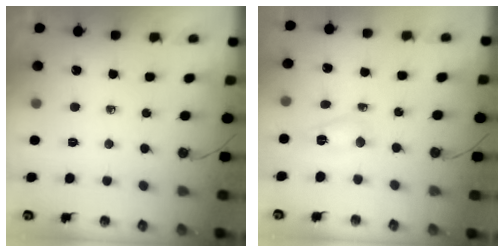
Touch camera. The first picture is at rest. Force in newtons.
{"total": 4.0, "press": 4.0, "slide": 0.4}